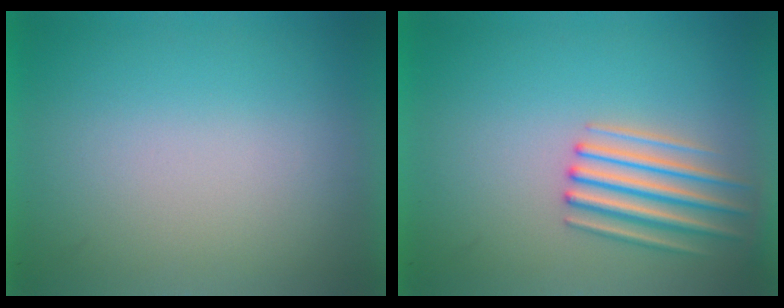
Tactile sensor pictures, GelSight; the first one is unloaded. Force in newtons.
{"total": 1.6}